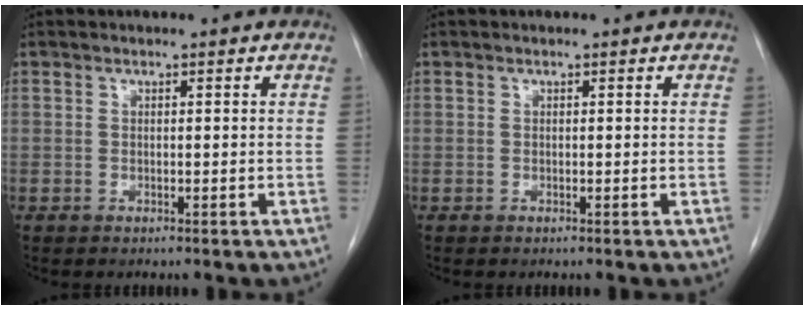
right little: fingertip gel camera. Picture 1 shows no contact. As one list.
[{"total": 0.0}]